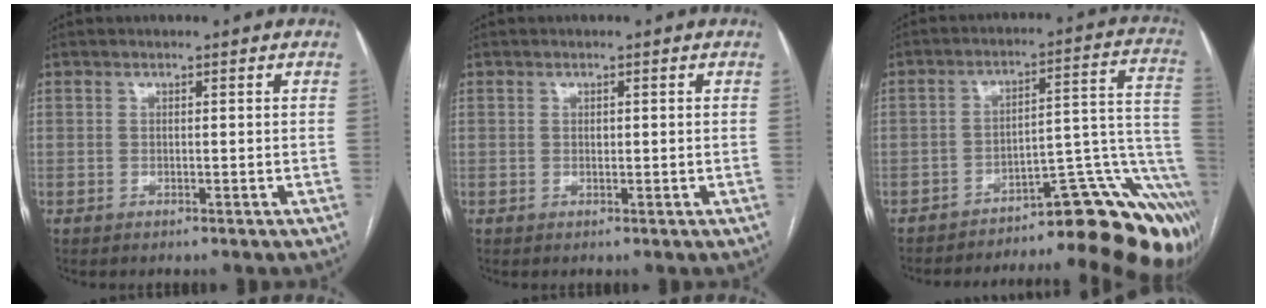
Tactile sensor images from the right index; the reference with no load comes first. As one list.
[{"total": 0.5, "force": [0.0, 0.3, 0.4], "torque": [-0.009, 0.001, 0.003]}, {"total": 25.3, "force": [-17.1, 6.2, 17.6], "torque": [-0.108, 0.038, -0.221]}]